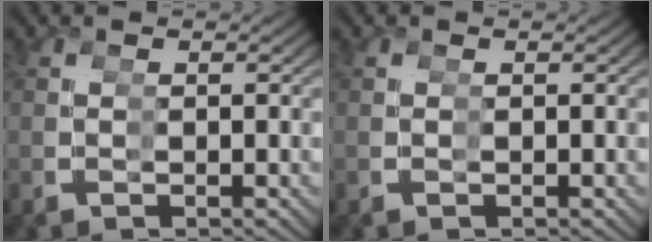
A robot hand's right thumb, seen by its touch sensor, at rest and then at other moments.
{"total": 0.0}